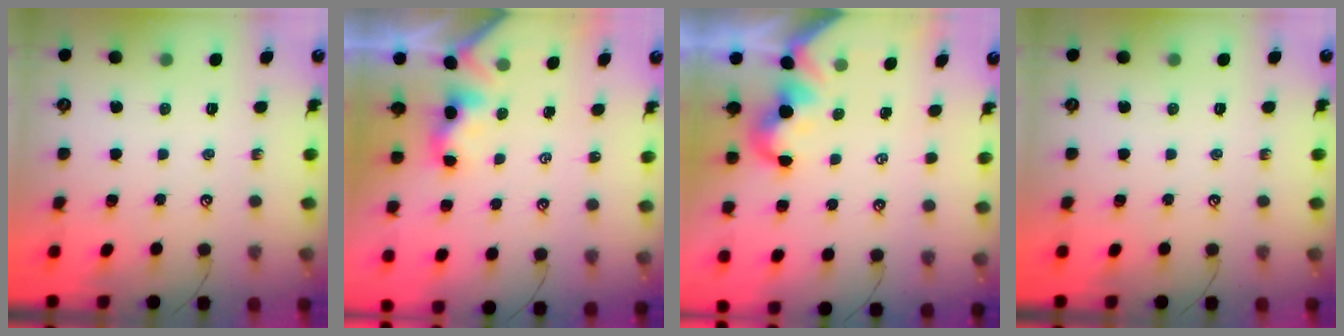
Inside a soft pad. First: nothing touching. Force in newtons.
{"total": 0.8, "press": 0.7, "slide": 0.4}
{"total": 0.0}
{"total": 0.0}